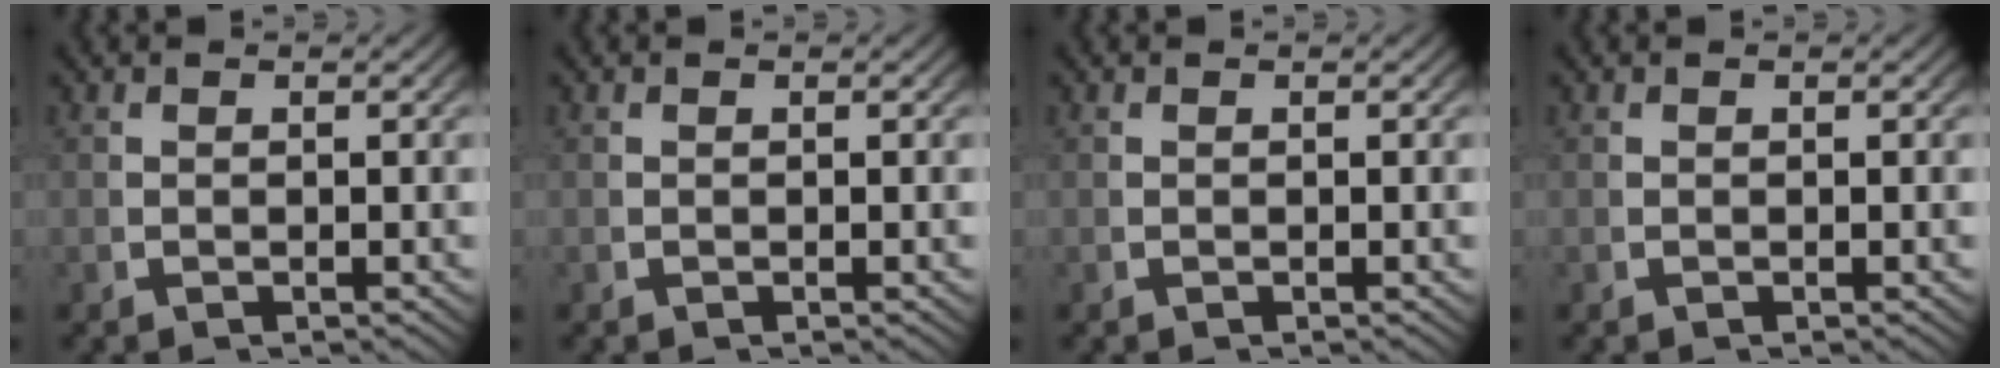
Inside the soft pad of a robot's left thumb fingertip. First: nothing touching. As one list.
[{"total": 0.0}, {"total": 0.0}, {"total": 0.7, "force": [0.2, -0.6, -0.2], "torque": [0.007, -0.004, 0.009]}]